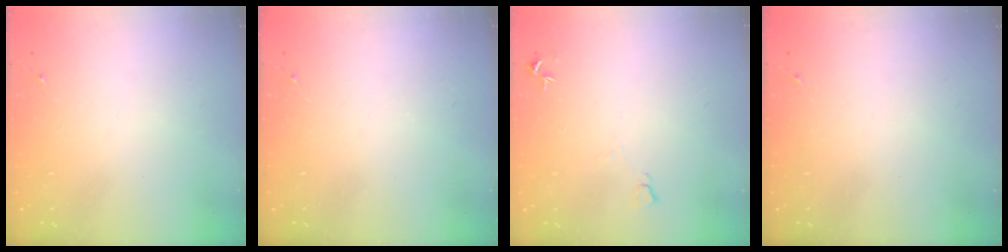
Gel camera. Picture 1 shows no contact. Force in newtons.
{"total": 0.0}
{"total": 4.9, "press": 4.9, "slide": 0.6}
{"total": 0.0}